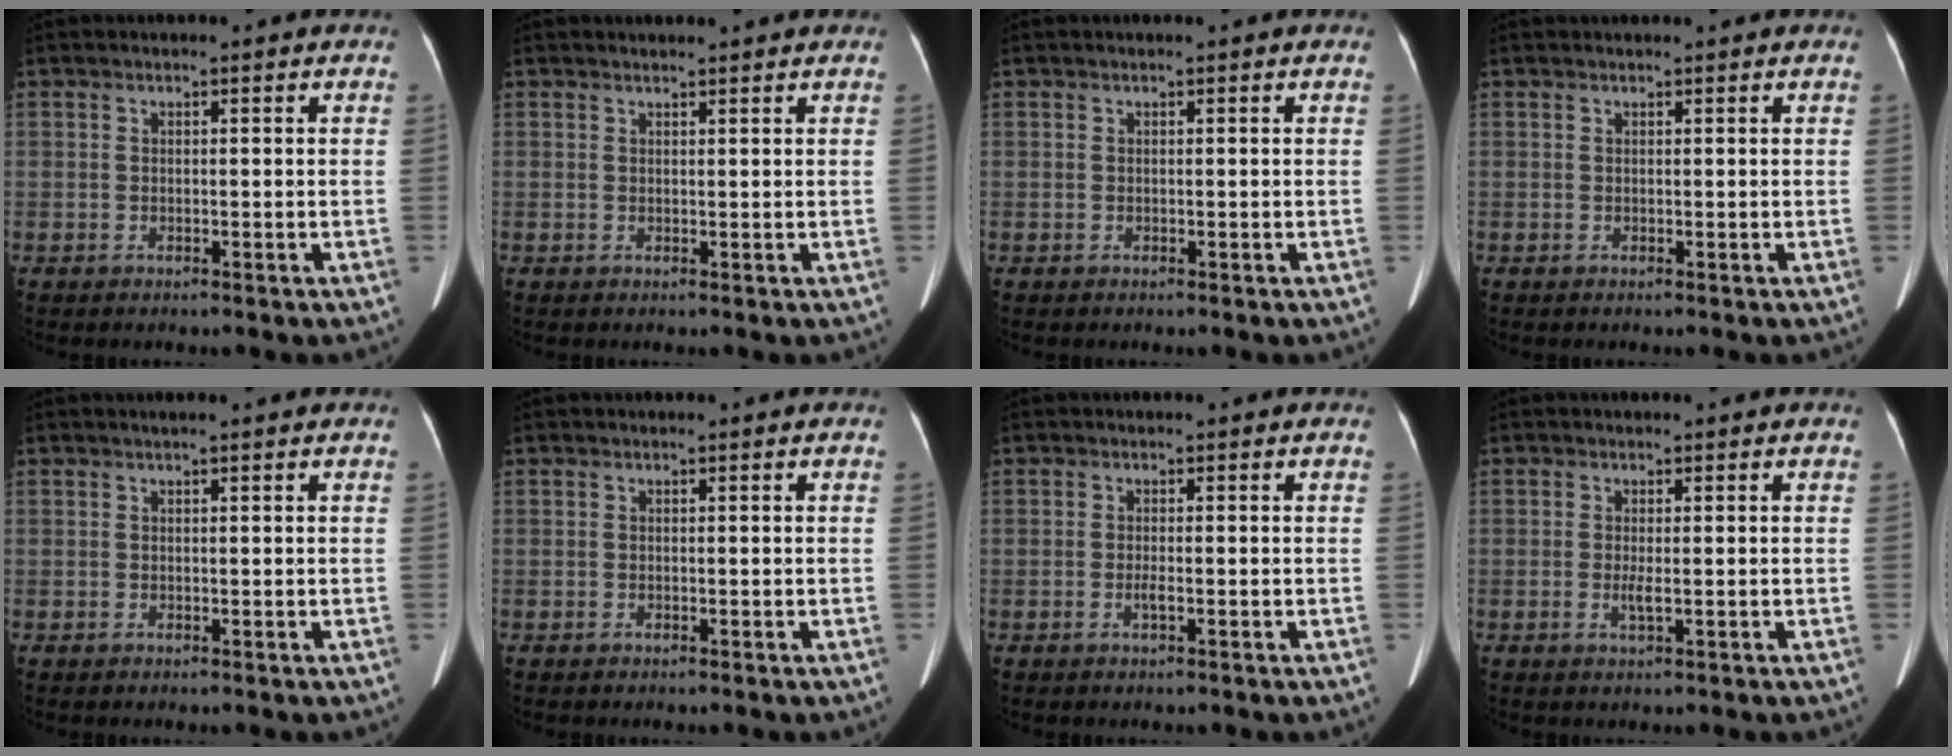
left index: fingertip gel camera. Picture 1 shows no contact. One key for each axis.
{"total": 2.6, "fx": 2.6, "fy": 0.3, "fz": 0.5, "tx": -0.011, "ty": 0.015, "tz": 0.033}
{"total": 1.5, "fx": 1.4, "fy": 0.1, "fz": 0.7, "tx": -0.009, "ty": 0.022, "tz": 0.020}
{"total": 3.0, "fx": 2.9, "fy": 0.1, "fz": 0.8, "tx": -0.009, "ty": 0.028, "tz": 0.039}
{"total": 1.2, "fx": 1.0, "fy": -0.1, "fz": 0.7, "tx": -0.013, "ty": 0.013, "tz": 0.020}
{"total": 0.0}
{"total": 0.9, "fx": -0.3, "fy": 0.0, "fz": 0.9, "tx": -0.021, "ty": -0.002, "tz": -0.005}
{"total": 1.4, "fx": -0.1, "fy": 0.2, "fz": 1.4, "tx": -0.032, "ty": -0.003, "tz": 0.000}